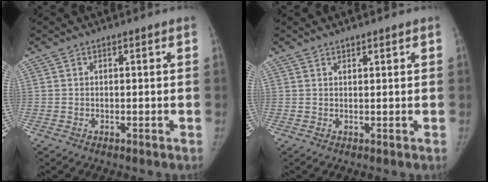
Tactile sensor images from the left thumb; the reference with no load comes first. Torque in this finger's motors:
{"motor_torque": [-0.16, -0.07, 0.02, 0.14, -0.03]}